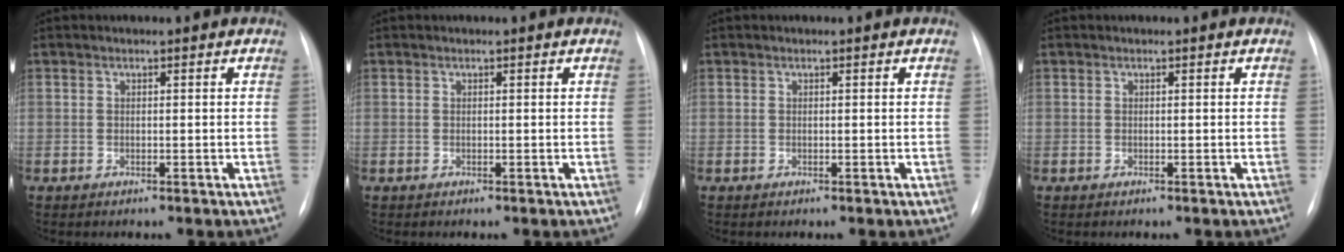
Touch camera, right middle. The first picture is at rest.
{"total": 0.0}
{"total": 0.0}
{"total": 0.0}